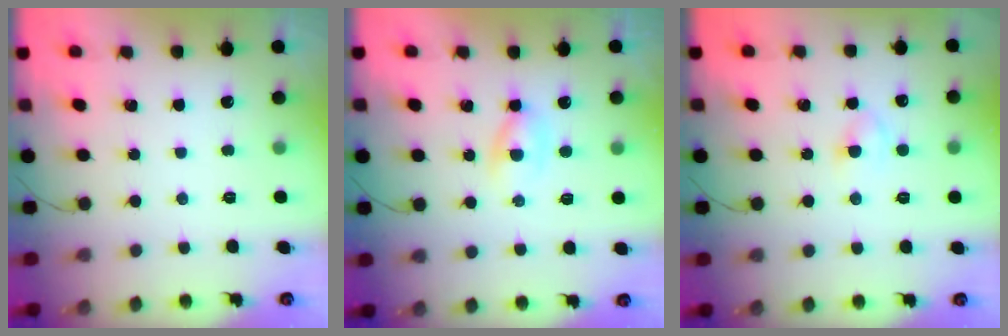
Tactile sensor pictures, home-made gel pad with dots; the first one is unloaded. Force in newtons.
{"total": 2.7, "press": 2.5, "slide": 1.1}
{"total": 2.5, "press": 2.3, "slide": 1.0}